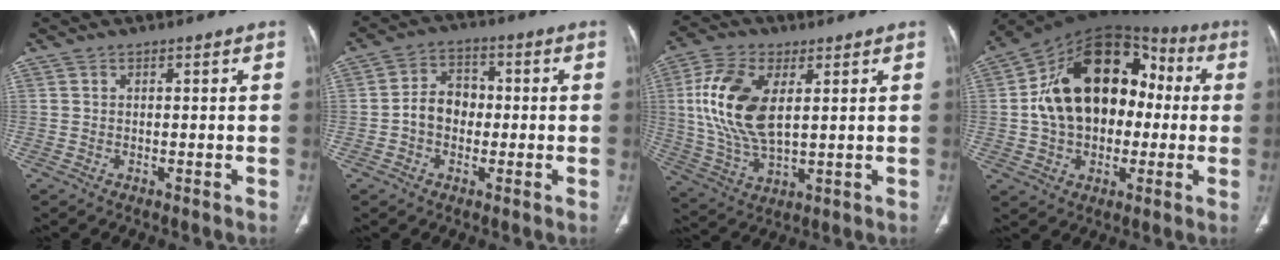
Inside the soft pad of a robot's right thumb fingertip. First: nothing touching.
{"total": 7.0, "force": [-0.9, 5.5, 4.2], "torque": [-0.050, 0.026, -0.026]}
{"total": 15.4, "force": [3.2, 7.9, 12.9], "torque": [-0.268, -0.007, 0.065]}
{"total": 22.8, "force": [0.8, 15.9, 16.3], "torque": [-0.246, 0.043, 0.012]}